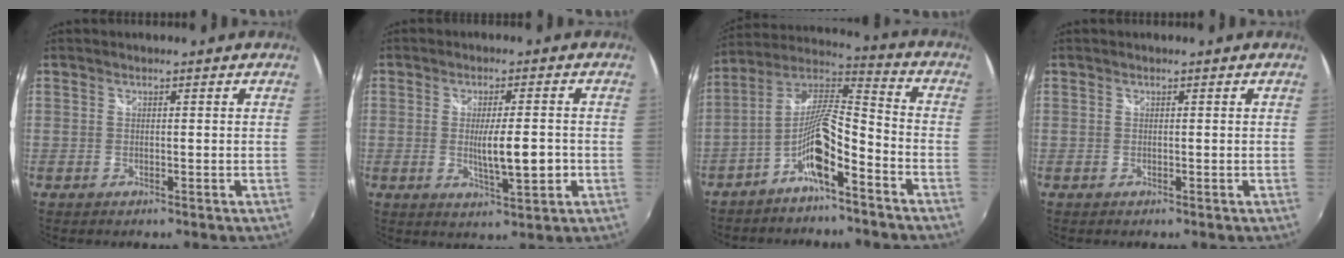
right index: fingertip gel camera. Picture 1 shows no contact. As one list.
[{"total": 6.9, "force": [-1.0, 1.1, 6.8], "torque": [-0.112, -0.011, -0.008]}, {"total": 10.3, "force": [-5.8, 1.7, 8.4], "torque": [-0.176, 0.015, -0.104]}, {"total": 0.0}]